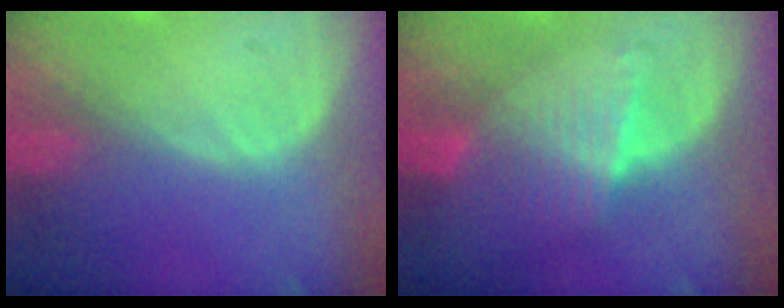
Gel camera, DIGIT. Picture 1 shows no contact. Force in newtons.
{"total": 6.8, "press": 6.0, "slide": 3.3}